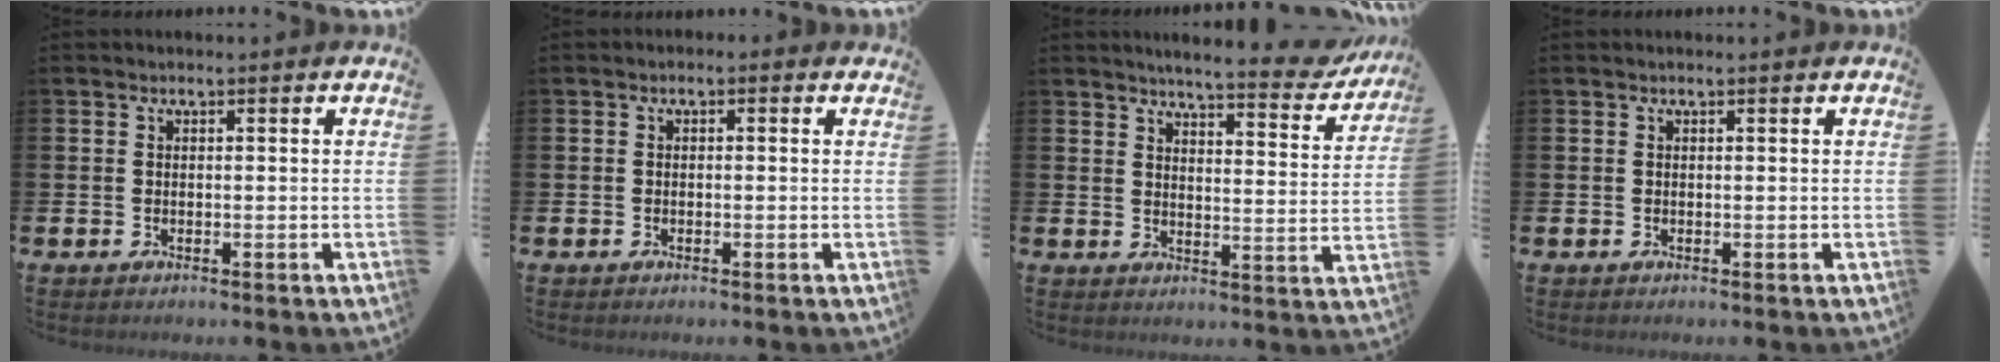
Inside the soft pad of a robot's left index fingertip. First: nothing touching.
{"total": 0.5, "force": [-0.4, 0.4, 0.1], "torque": [-0.002, 0.003, -0.009]}
{"total": 5.1, "force": [4.8, 0.4, 1.6], "torque": [-0.025, -0.042, 0.074]}
{"total": 0.0}